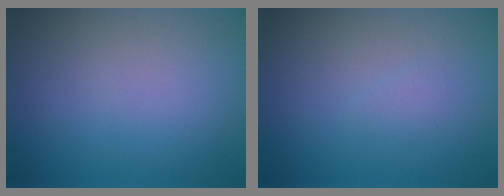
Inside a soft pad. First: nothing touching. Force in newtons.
{"total": 0.6, "press": 0.6, "slide": 0.1}